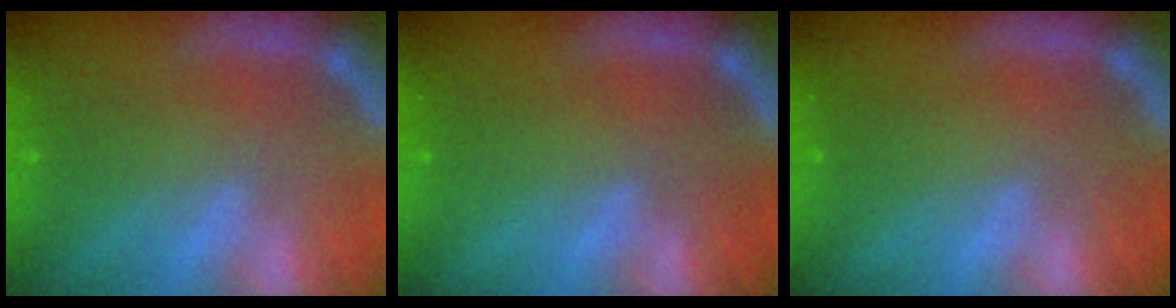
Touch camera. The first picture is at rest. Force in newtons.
{"total": 0.0}
{"total": 0.0}